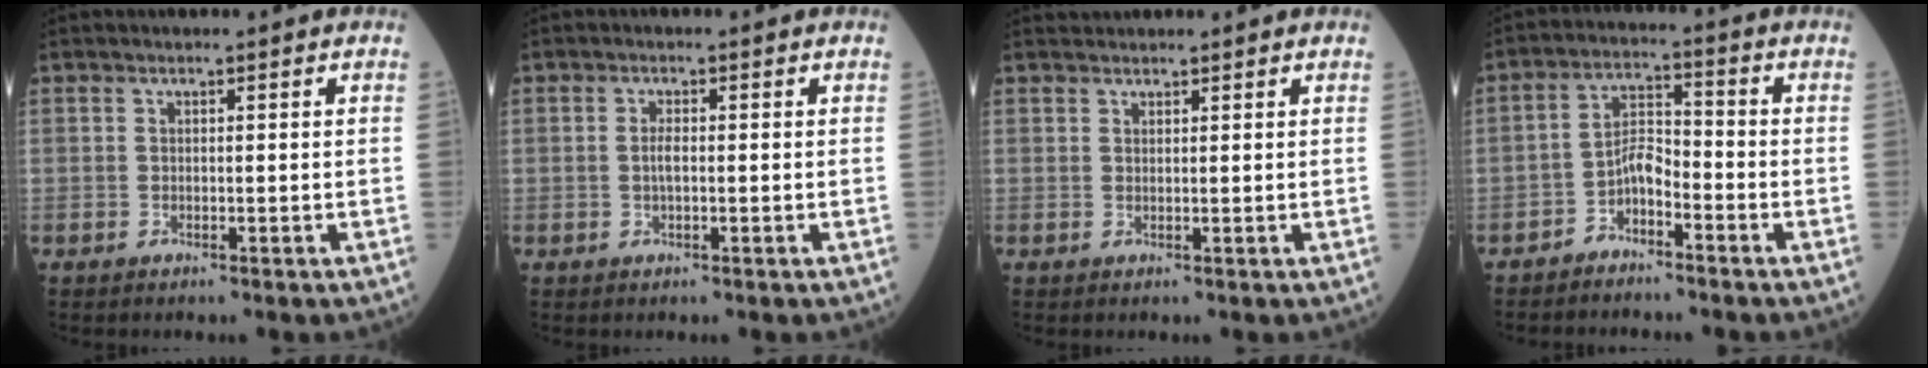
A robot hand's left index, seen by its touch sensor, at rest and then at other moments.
{"total": 1.5, "force": [-0.2, 0.5, 1.4], "torque": [-0.029, 0.002, -0.004]}
{"total": 1.2, "force": [1.2, 0.1, -0.1], "torque": [-0.006, 0.019, 0.026]}
{"total": 4.2, "force": [-2.9, 1.7, 2.6], "torque": [-0.045, 0.009, -0.057]}